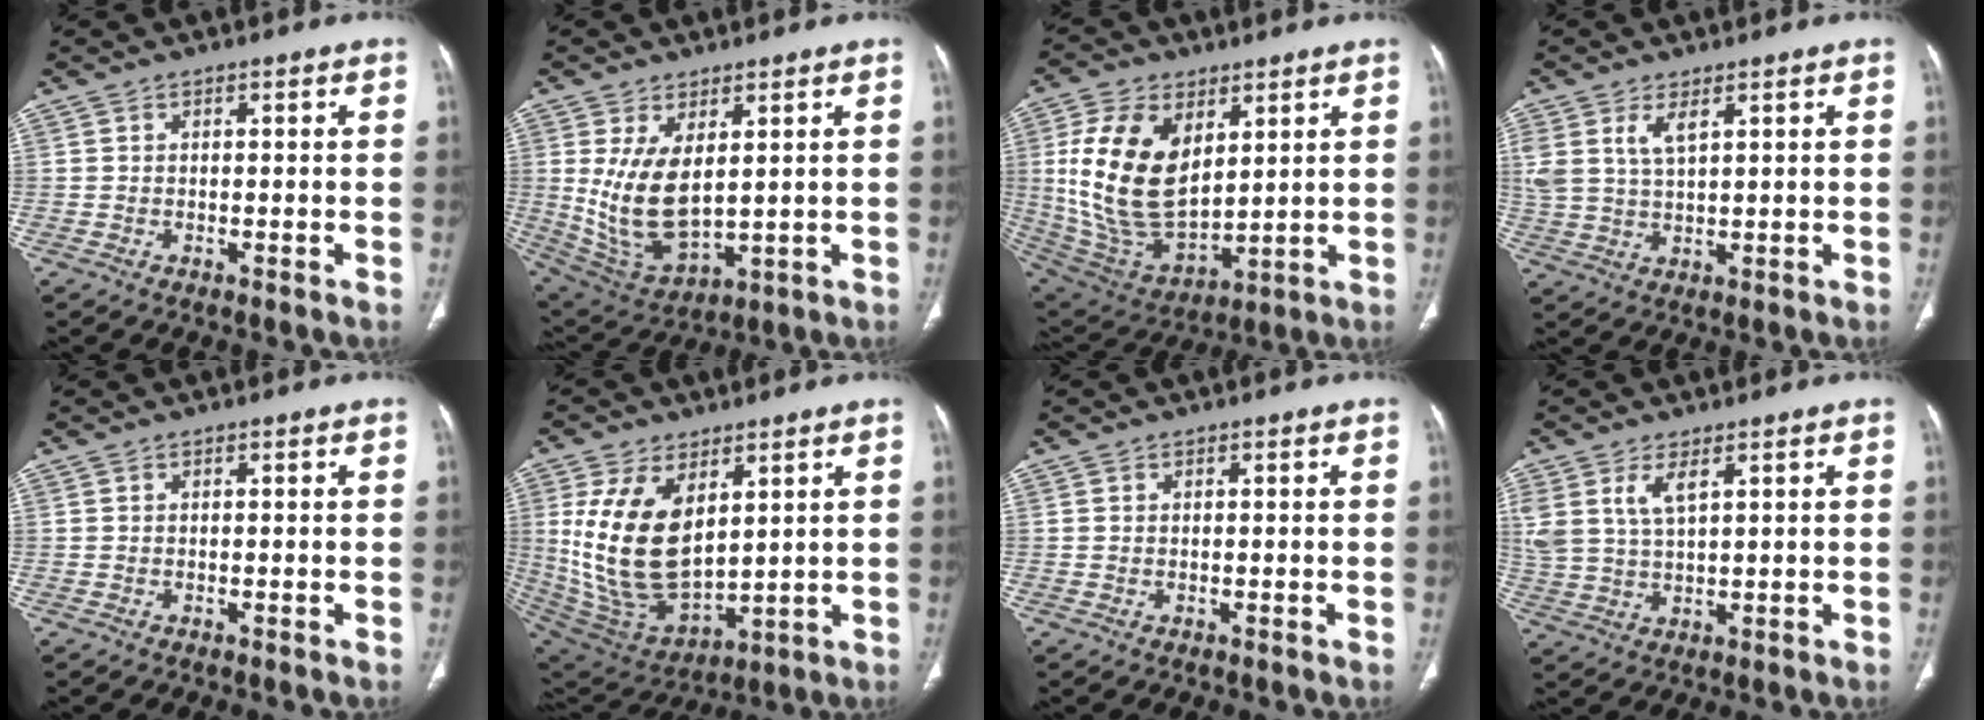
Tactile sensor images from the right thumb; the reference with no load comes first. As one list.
[{"total": 12.6, "force": [2.2, 6.7, 10.4], "torque": [-0.192, -0.020, 0.068]}, {"total": 19.8, "force": [5.0, 11.6, 15.2], "torque": [-0.279, -0.027, 0.110]}, {"total": 5.6, "force": [2.8, 2.4, 4.3], "torque": [-0.094, -0.007, 0.065]}, {"total": 0.0}, {"total": 18.7, "force": [4.7, 10.6, 14.6], "torque": [-0.273, -0.028, 0.116]}, {"total": 0.0}, {"total": 6.5, "force": [3.1, 2.9, 4.9], "torque": [-0.111, -0.007, 0.072]}]